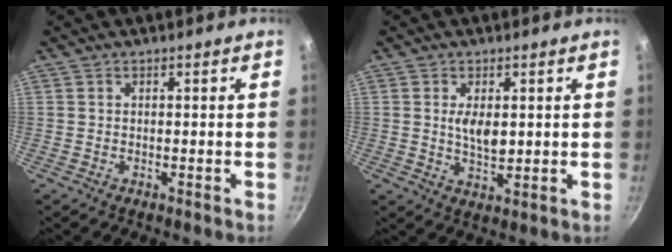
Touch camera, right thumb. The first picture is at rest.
{"total": 5.2, "force": [0.9, 2.6, 4.4], "torque": [-0.074, -0.012, 0.019]}